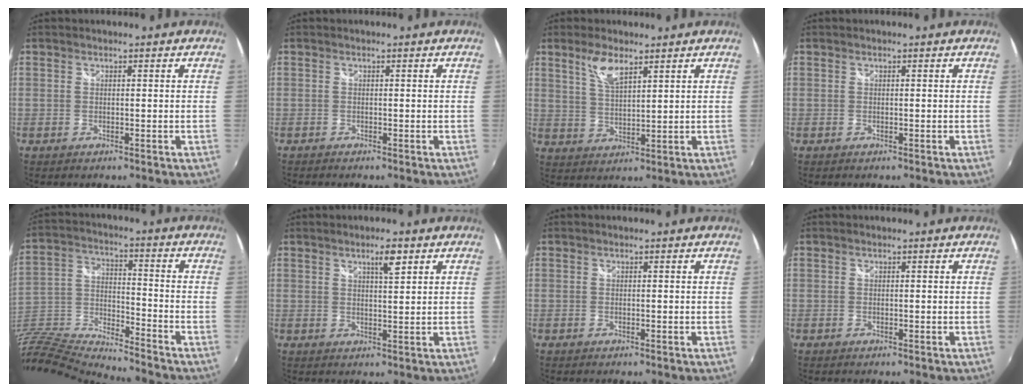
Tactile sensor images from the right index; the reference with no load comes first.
{"total": 0.5, "force": [-0.5, 0.2, 0.0], "torque": [-0.004, -0.005, -0.014]}
{"total": 5.6, "force": [3.6, 1.8, 3.9], "torque": [-0.075, 0.001, 0.073]}
{"total": 0.0}
{"total": 15.4, "force": [-12.9, 3.9, 7.6], "torque": [-0.192, -0.016, -0.257]}
{"total": 3.6, "force": [2.1, 0.8, 2.8], "torque": [-0.043, 0.005, 0.035]}
{"total": 0.0}
{"total": 0.0}